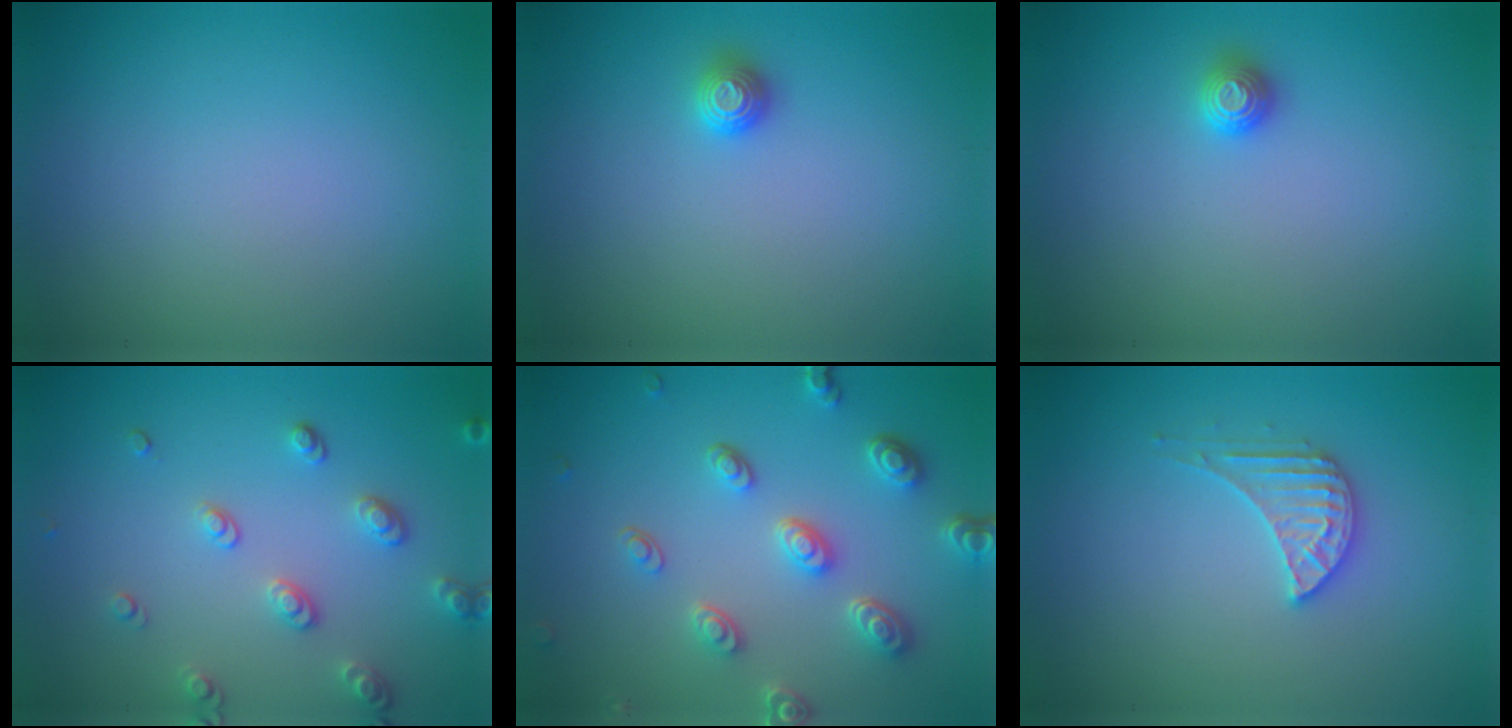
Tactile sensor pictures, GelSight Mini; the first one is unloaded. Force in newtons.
{"total": 1.1, "press": 1.1, "slide": 0.4}
{"total": 1.1, "press": 1.1, "slide": 0.4}
{"total": 2.6, "press": 2.6, "slide": 0.6}
{"total": 4.6, "press": 3.7, "slide": 2.7}
{"total": 2.6, "press": 2.6, "slide": 0.2}